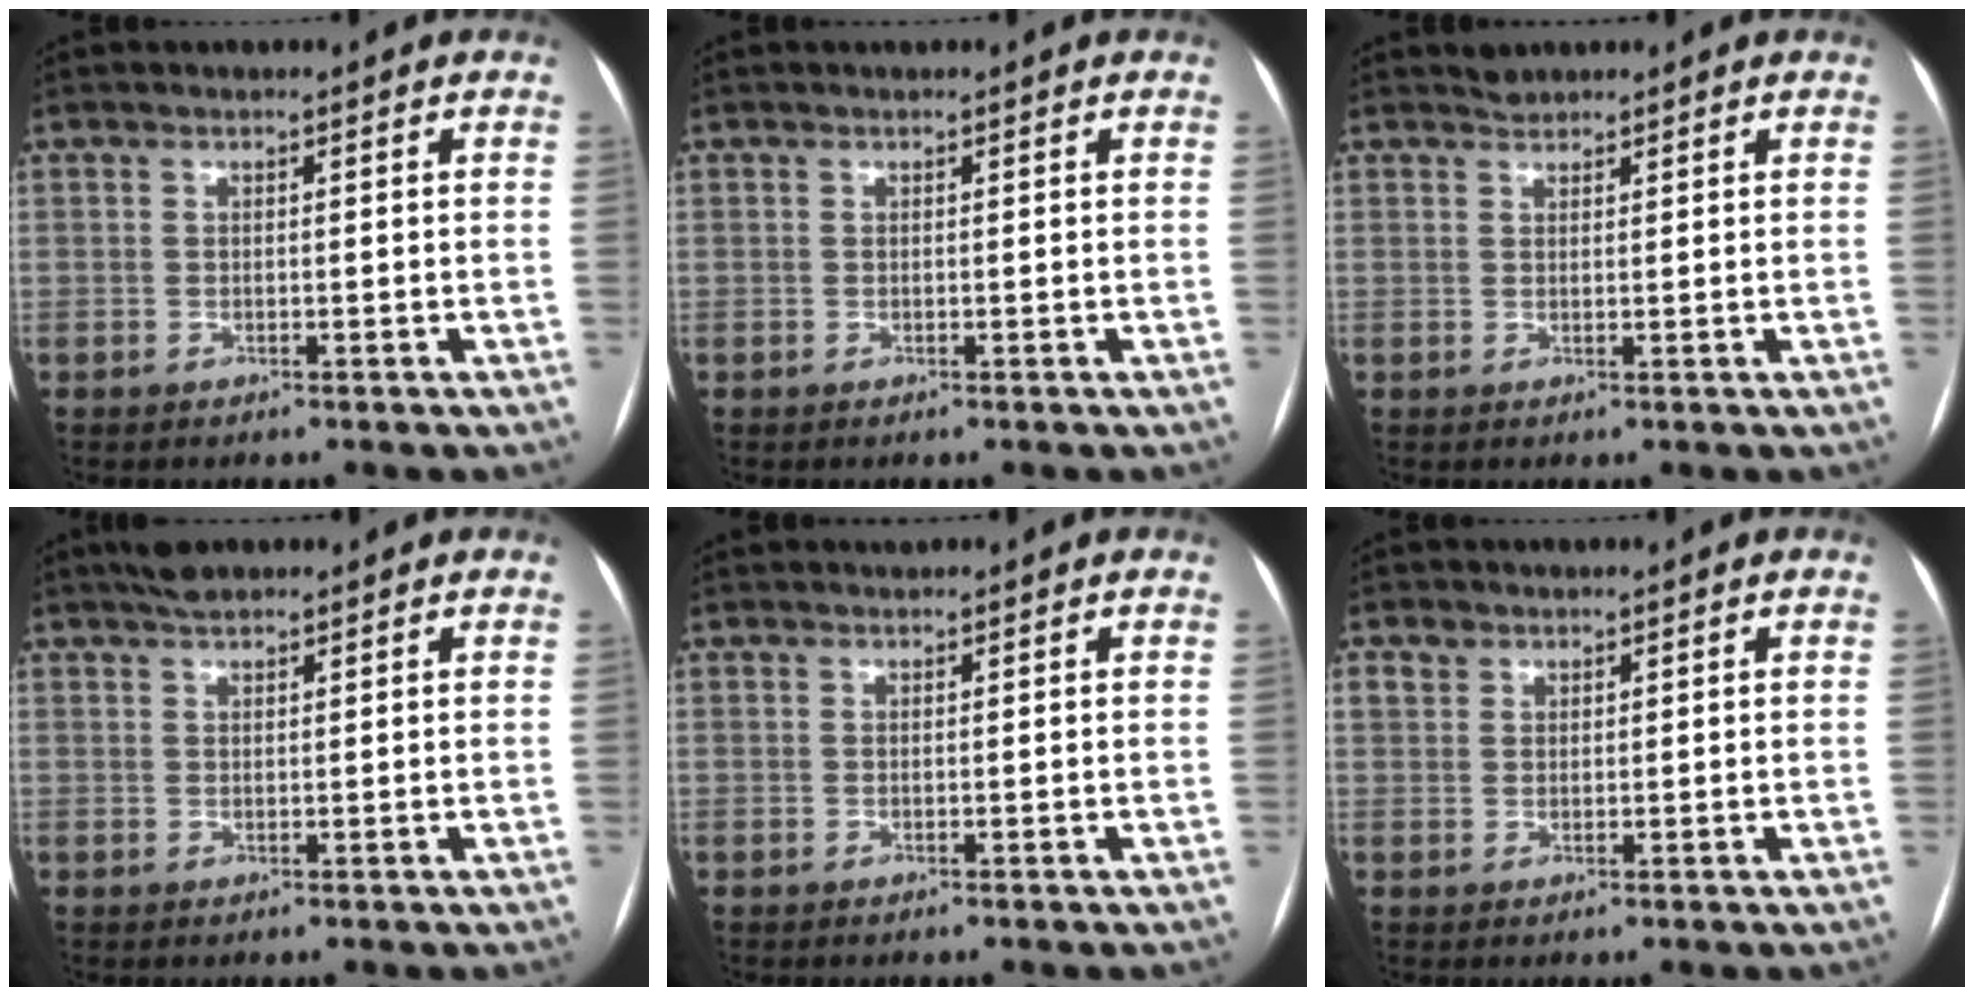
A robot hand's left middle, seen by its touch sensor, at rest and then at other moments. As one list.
[{"total": 0.0}, {"total": 1.1, "force": [1.0, 0.3, -0.2], "torque": [0.000, 0.003, 0.018]}, {"total": 2.5, "force": [2.1, 0.7, 1.1], "torque": [-0.021, 0.013, 0.038]}, {"total": 1.0, "force": [1.0, 0.1, 0.2], "torque": [-0.007, 0.020, 0.020]}, {"total": 1.9, "force": [1.2, 1.5, 0.3], "torque": [-0.003, 0.007, 0.020]}]